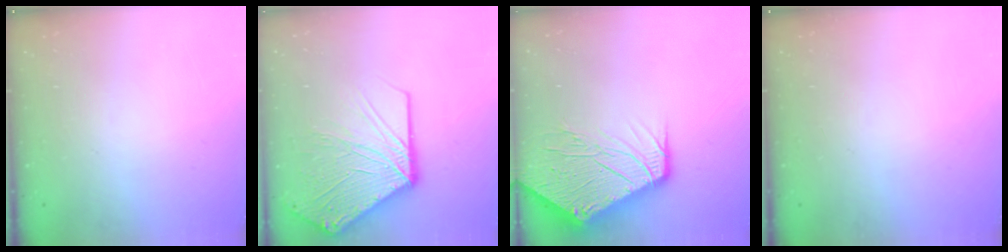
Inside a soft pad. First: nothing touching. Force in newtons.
{"total": 20.3, "press": 20.1, "slide": 2.8}
{"total": 20.5, "press": 20.4, "slide": 1.9}
{"total": 0.0}